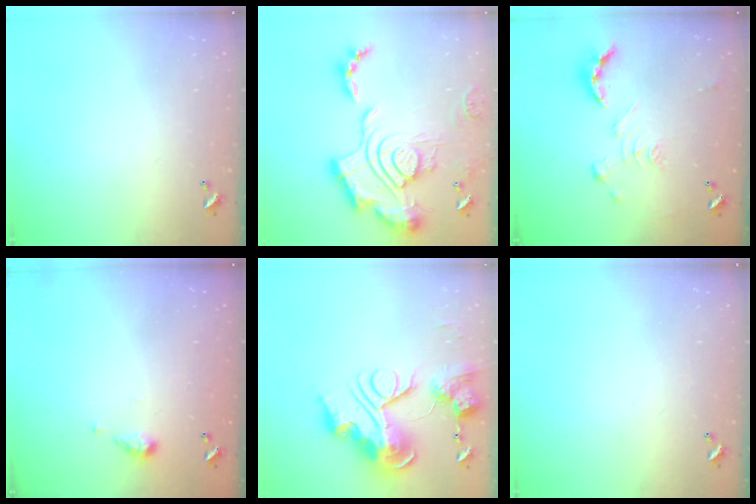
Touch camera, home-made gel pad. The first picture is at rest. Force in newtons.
{"total": 3.0, "press": 2.4, "slide": 1.8}
{"total": 2.5, "press": 2.0, "slide": 1.5}
{"total": 3.1, "press": 3.1, "slide": 0.6}
{"total": 0.7, "press": 0.7, "slide": 0.0}
{"total": 0.0}